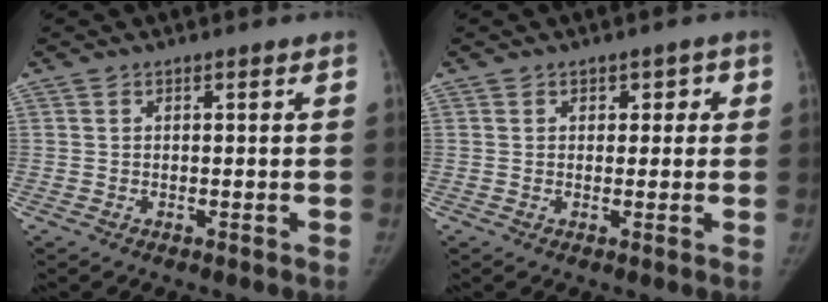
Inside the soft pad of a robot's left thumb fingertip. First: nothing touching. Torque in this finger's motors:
{"motor_torque": [-0.13, -0.02, -0.10, 0.21, -0.02]}